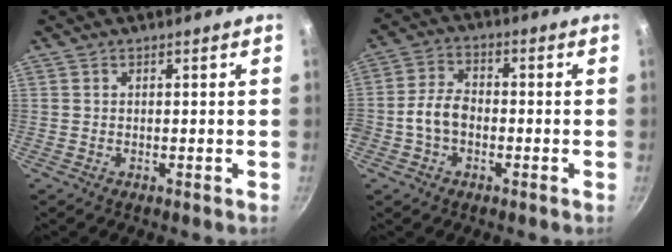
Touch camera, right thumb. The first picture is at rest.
{"total": 6.2, "force": [-1.7, 4.4, 4.1], "torque": [-0.066, 0.027, -0.042]}